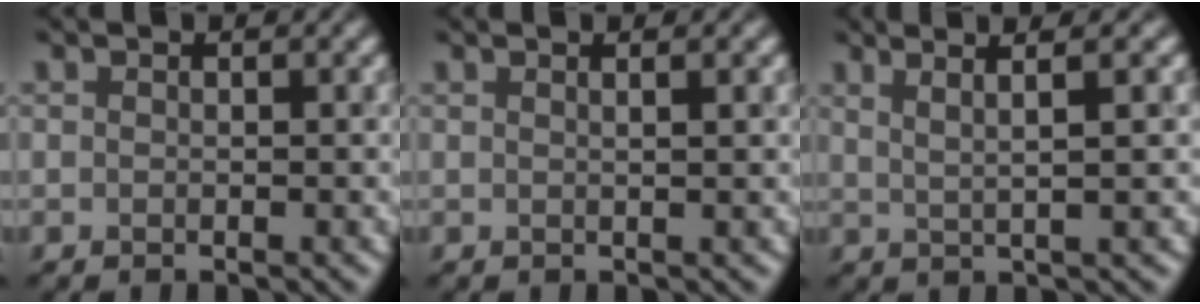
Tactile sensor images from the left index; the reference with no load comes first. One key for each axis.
{"total": 1.9, "fx": 0.9, "fy": 0.8, "fz": 1.5, "tx": -0.009, "ty": 0.006, "tz": -0.007}
{"total": 4.6, "fx": 2.7, "fy": 1.2, "fz": 3.6, "tx": -0.045, "ty": 0.018, "tz": 0.015}